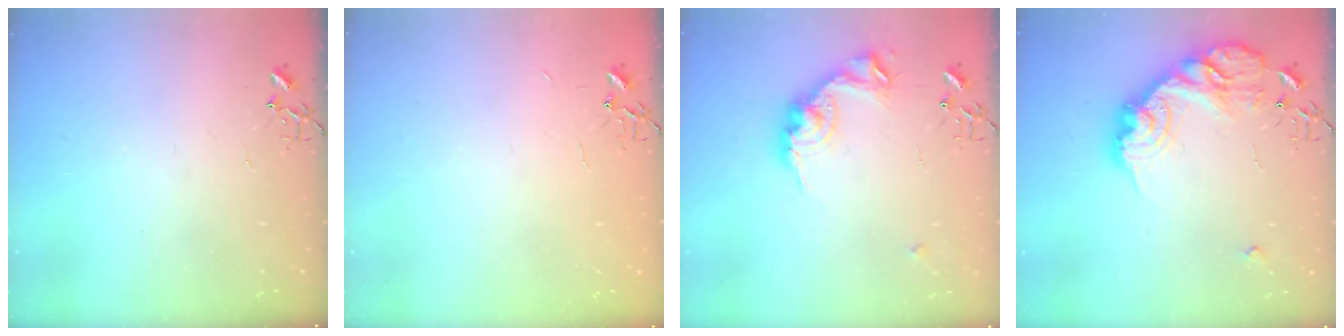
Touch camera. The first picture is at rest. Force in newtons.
{"total": 2.2, "press": 2.2, "slide": 0.3}
{"total": 14.2, "press": 14.2, "slide": 0.5}
{"total": 19.5, "press": 19.5, "slide": 1.3}